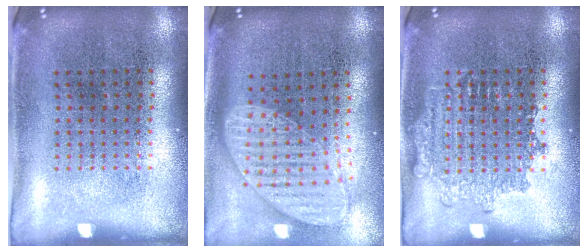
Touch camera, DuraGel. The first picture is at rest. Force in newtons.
{"total": 1.7, "press": 1.3, "slide": 1.0}
{"total": 1.8, "press": 1.8, "slide": 0.3}